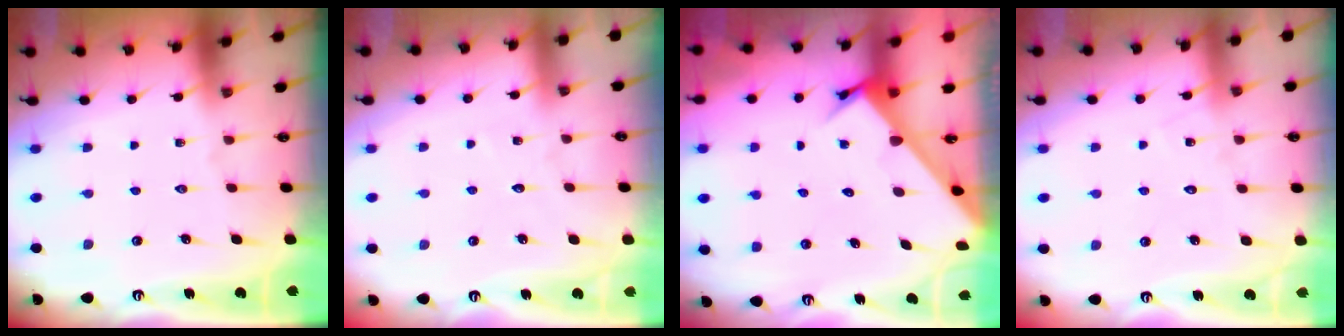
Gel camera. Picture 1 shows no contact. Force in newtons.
{"total": 2.6, "press": 2.6, "slide": 0.3}
{"total": 3.6, "press": 3.6, "slide": 0.2}
{"total": 6.3, "press": 6.3, "slide": 0.5}